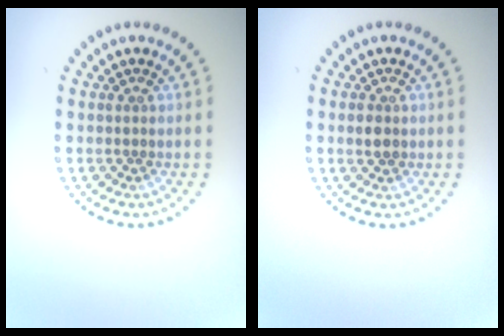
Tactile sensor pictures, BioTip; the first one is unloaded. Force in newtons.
{"total": 1.4, "press": 1.4, "slide": 0.2}